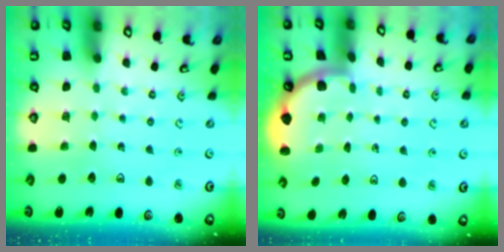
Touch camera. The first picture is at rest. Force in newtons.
{"total": 1.7, "press": 1.7, "slide": 0.0}